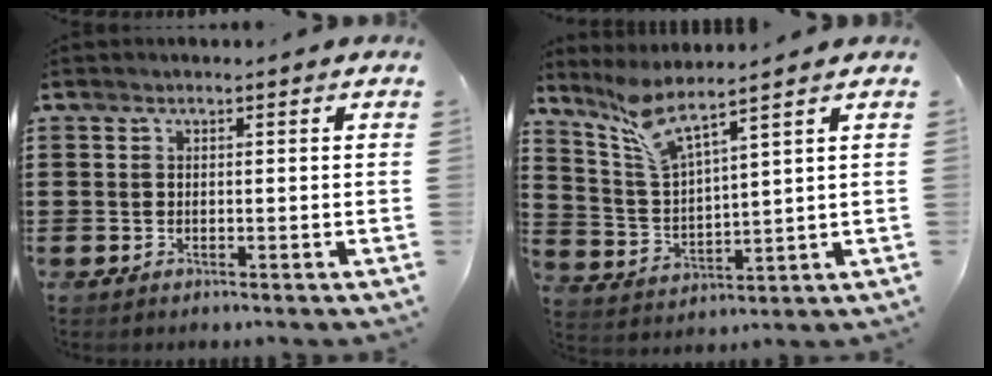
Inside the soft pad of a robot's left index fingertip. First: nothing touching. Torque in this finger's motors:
{"motor_torque": [0.78, -0.81, 0.10, 0.03]}